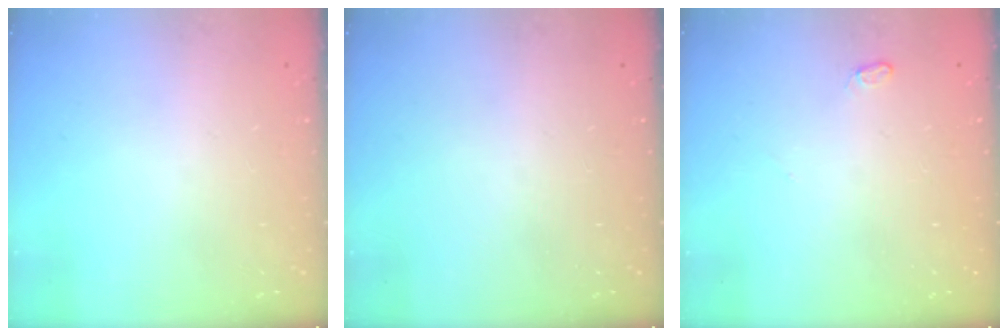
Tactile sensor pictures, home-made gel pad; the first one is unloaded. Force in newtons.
{"total": 0.0}
{"total": 3.5, "press": 3.5, "slide": 0.5}